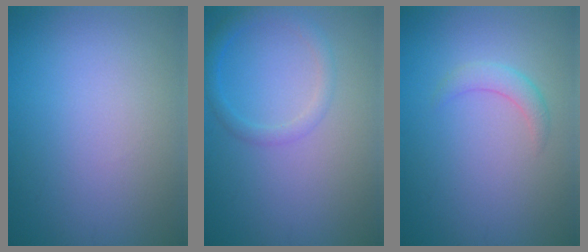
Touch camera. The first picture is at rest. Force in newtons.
{"total": 1.9, "press": 1.9, "slide": 0.2}
{"total": 1.7, "press": 1.7, "slide": 0.1}